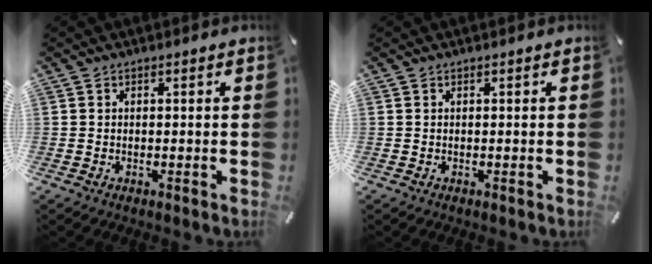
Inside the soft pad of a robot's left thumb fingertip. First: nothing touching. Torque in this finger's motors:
{"motor_torque": [-0.13, -0.13, 0.05, -0.06, 0.00]}